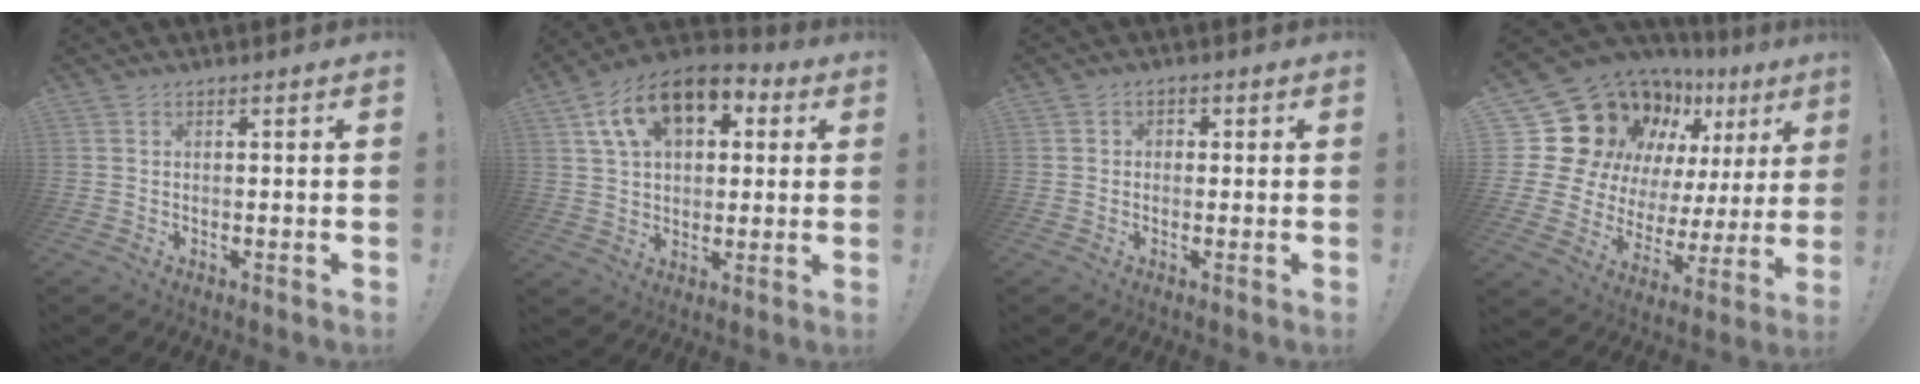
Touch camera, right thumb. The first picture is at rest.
{"total": 15.5, "force": [7.7, 9.4, 9.6], "torque": [-0.153, -0.025, 0.142]}
{"total": 1.6, "force": [-0.4, 1.2, 0.8], "torque": [-0.005, 0.004, -0.009]}
{"total": 22.0, "force": [13.7, 13.0, 11.2], "torque": [-0.167, -0.108, 0.285]}